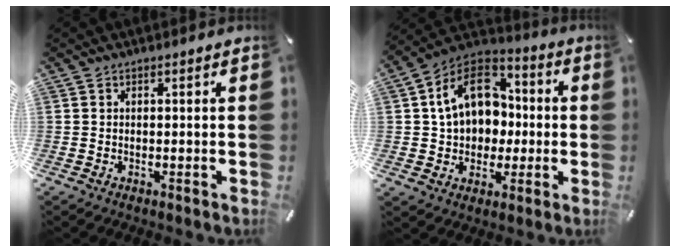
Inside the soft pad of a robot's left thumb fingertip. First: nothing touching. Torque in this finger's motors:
{"motor_torque": [1.94, 3.06, 0.54, -0.22, 0.23]}